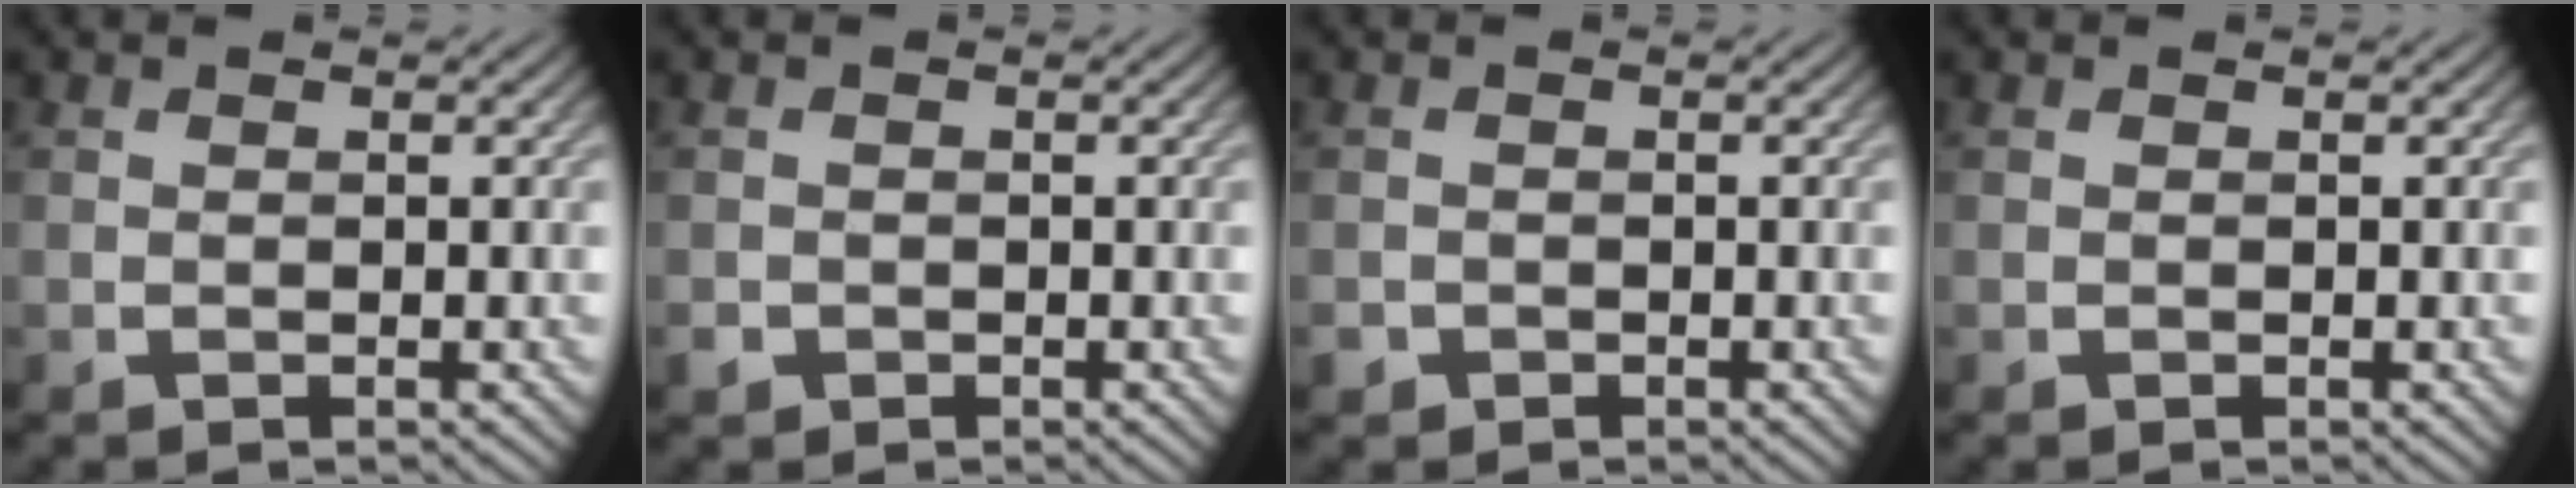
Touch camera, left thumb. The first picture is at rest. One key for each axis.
{"total": 1.2, "fx": -0.7, "fy": 0.9, "fz": 0.3, "tx": -0.006, "ty": -0.006, "tz": -0.016}
{"total": 1.4, "fx": -0.8, "fy": 1.0, "fz": 0.3, "tx": -0.007, "ty": -0.005, "tz": -0.020}
{"total": 0.0}